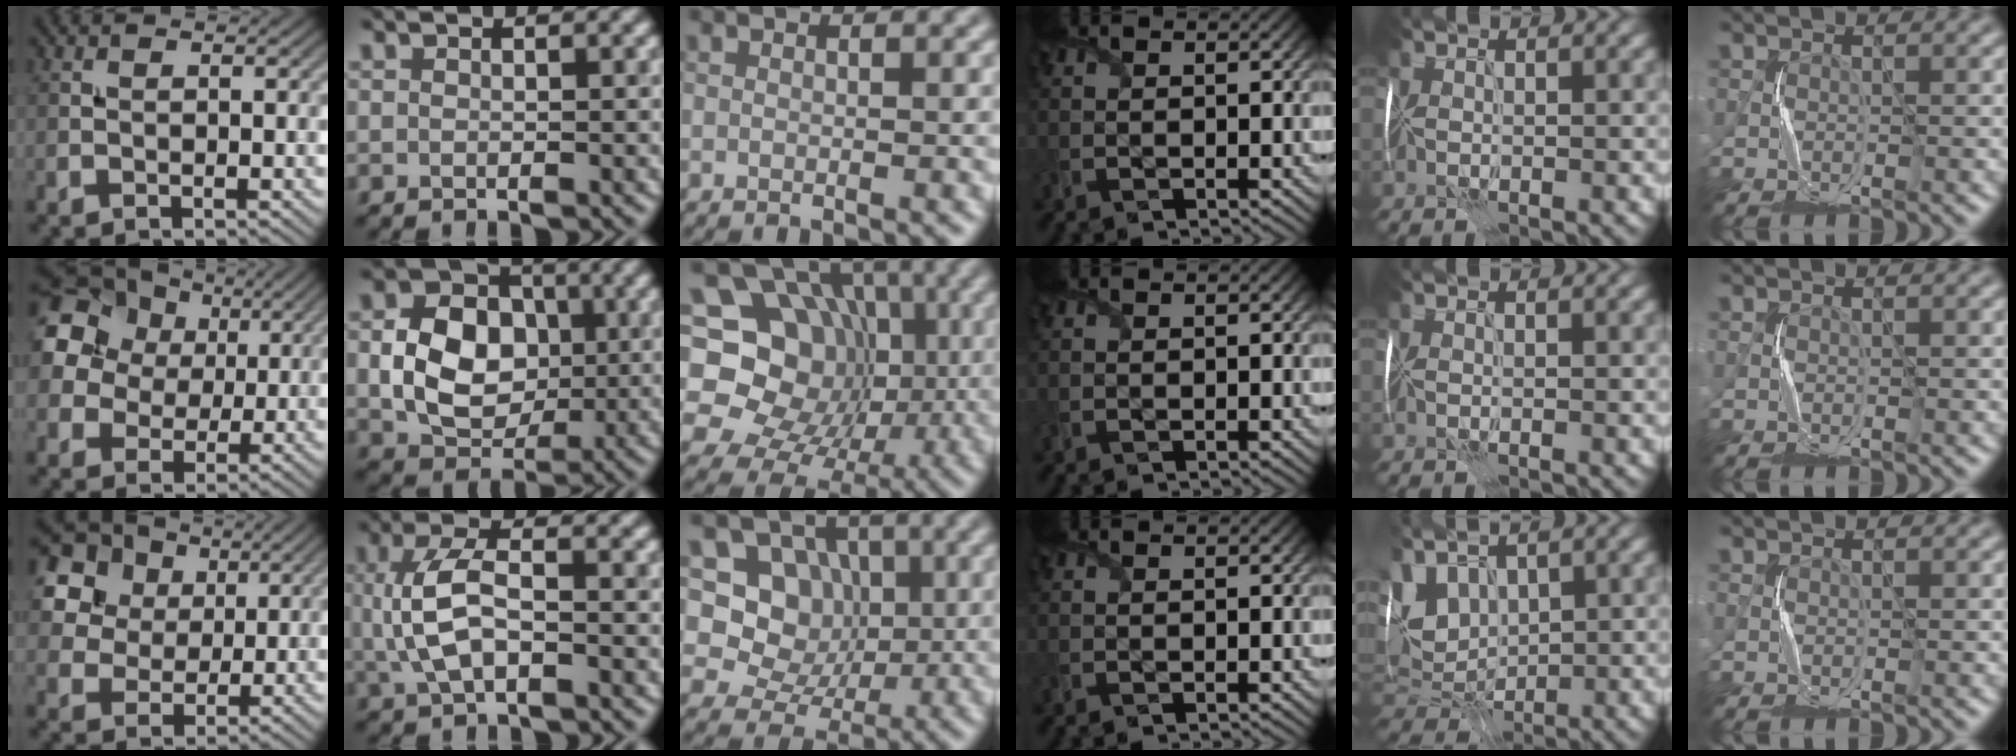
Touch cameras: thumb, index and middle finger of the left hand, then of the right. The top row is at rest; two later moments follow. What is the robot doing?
{"motion": "fold", "object": "shipping label"}